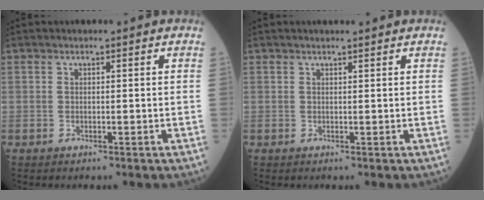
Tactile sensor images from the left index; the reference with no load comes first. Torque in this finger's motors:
{"motor_torque": [0.38, -0.39, -0.02, 0.00]}